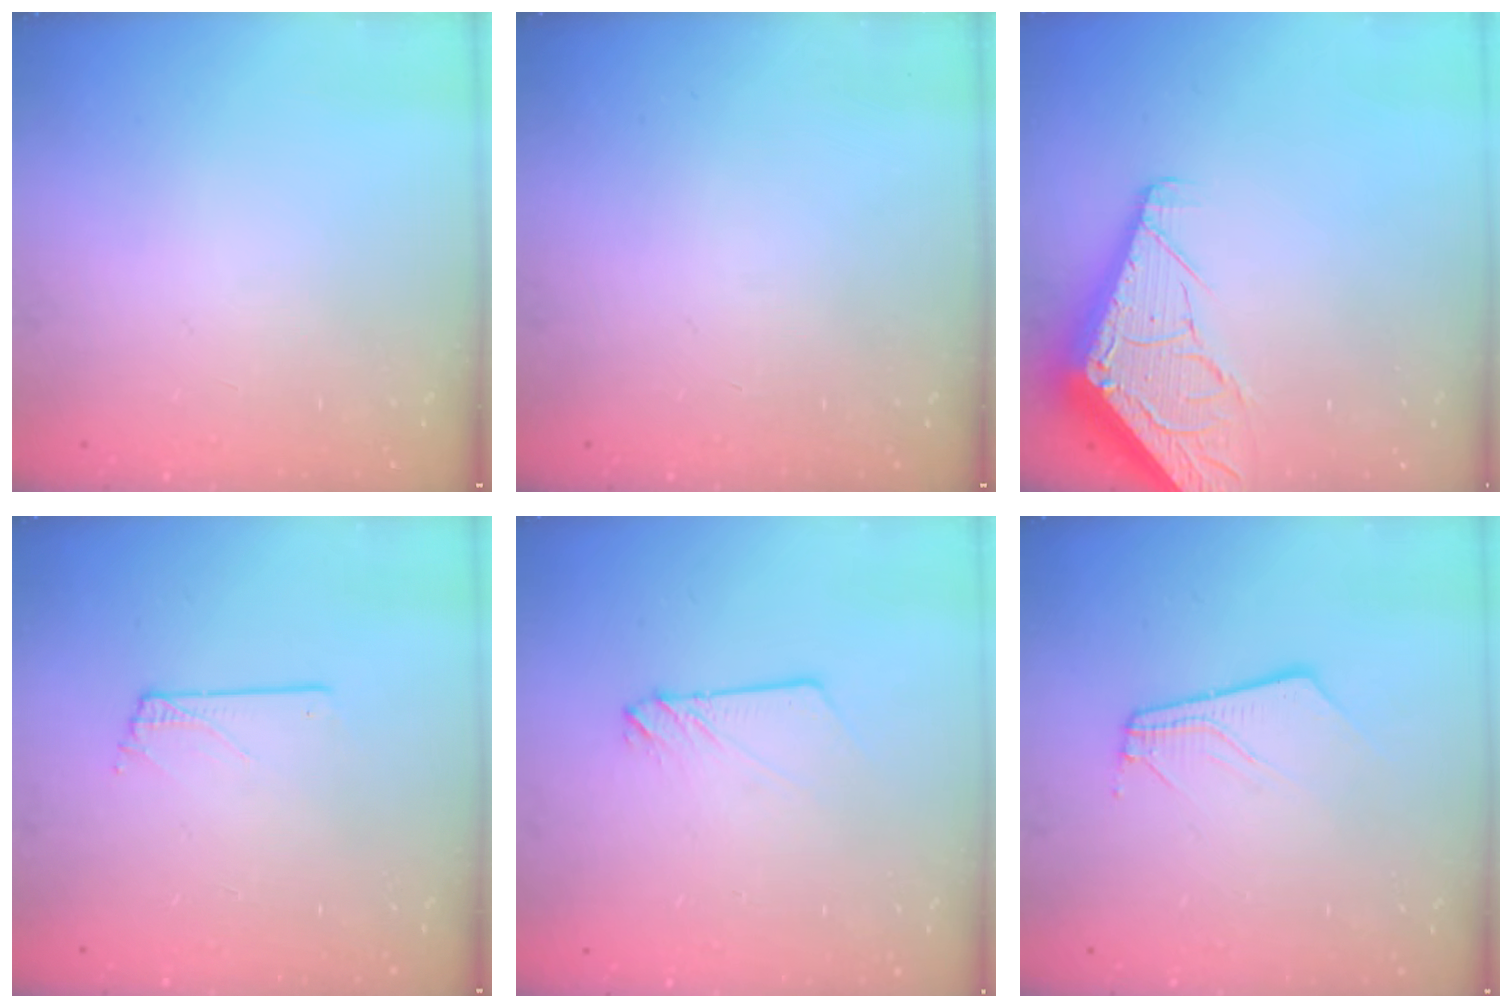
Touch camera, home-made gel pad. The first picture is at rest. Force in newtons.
{"total": 0.0}
{"total": 6.5, "press": 6.5, "slide": 0.7}
{"total": 0.6, "press": 0.6, "slide": 0.1}
{"total": 2.9, "press": 2.9, "slide": 0.4}
{"total": 3.8, "press": 3.8, "slide": 0.3}